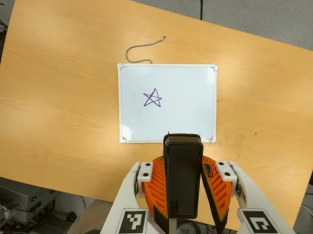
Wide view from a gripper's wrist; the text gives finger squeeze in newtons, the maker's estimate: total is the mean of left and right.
{"total": 6.4, "left": 5.0, "right": 7.8}